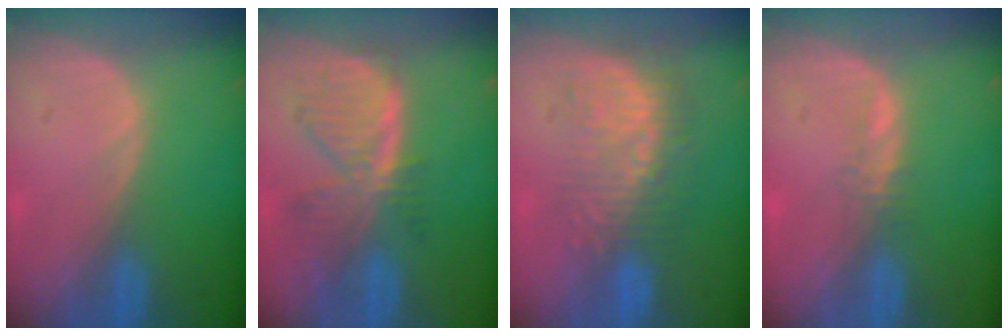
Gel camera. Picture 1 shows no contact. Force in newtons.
{"total": 8.1, "press": 7.0, "slide": 4.0}
{"total": 8.9, "press": 8.4, "slide": 2.9}
{"total": 1.3, "press": 1.2, "slide": 0.5}